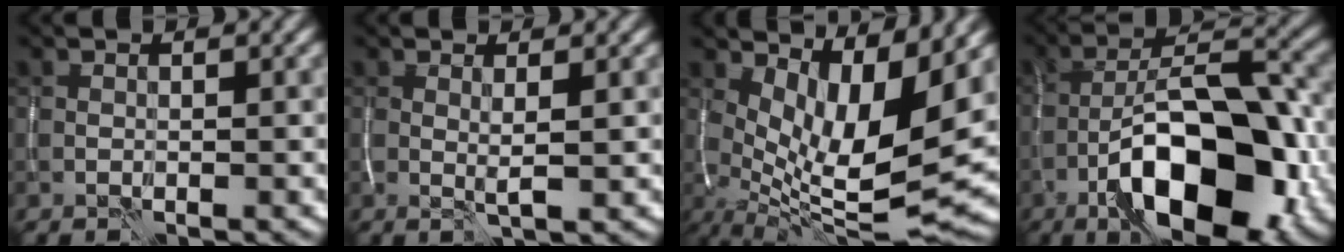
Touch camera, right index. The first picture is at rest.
{"total": 1.3, "force": [0.3, 0.0, 1.2], "torque": [-0.023, -0.006, 0.006]}
{"total": 10.2, "force": [2.3, 3.4, 9.3], "torque": [-0.164, -0.010, 0.048]}
{"total": 13.3, "force": [-6.1, 5.1, 10.7], "torque": [-0.159, 0.011, -0.109]}